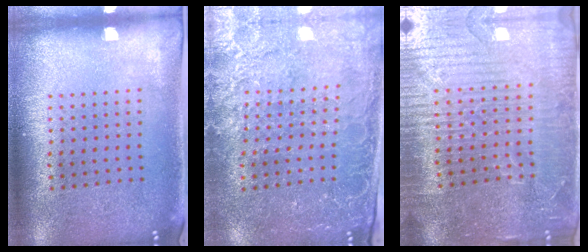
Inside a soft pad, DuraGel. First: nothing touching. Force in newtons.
{"total": 3.1, "press": 2.9, "slide": 1.0}
{"total": 4.8, "press": 4.5, "slide": 1.7}